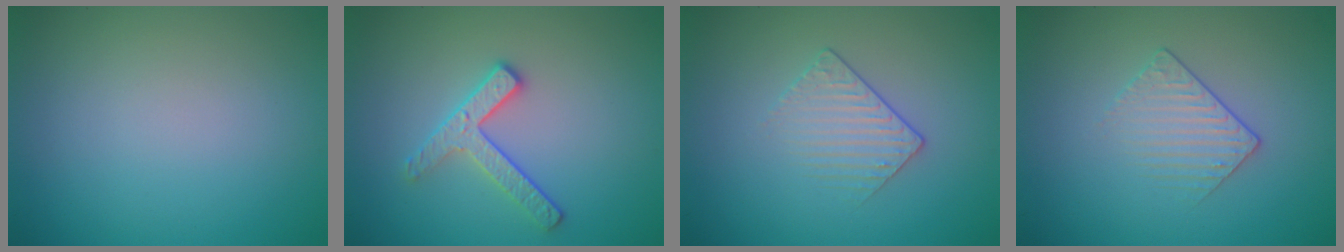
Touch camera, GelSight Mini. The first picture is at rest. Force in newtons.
{"total": 2.6, "press": 2.4, "slide": 0.9}
{"total": 1.5, "press": 1.0, "slide": 1.1}
{"total": 1.5, "press": 1.0, "slide": 1.1}